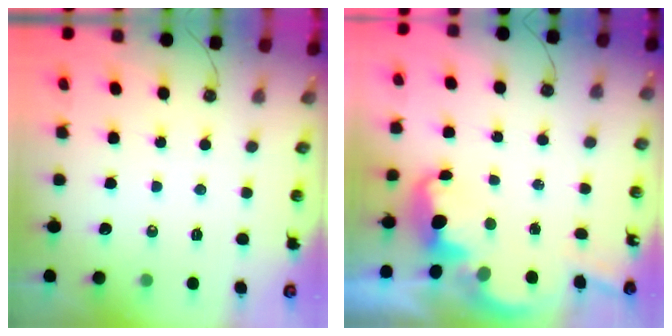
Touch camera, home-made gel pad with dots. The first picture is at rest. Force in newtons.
{"total": 4.5, "press": 4.4, "slide": 0.6}